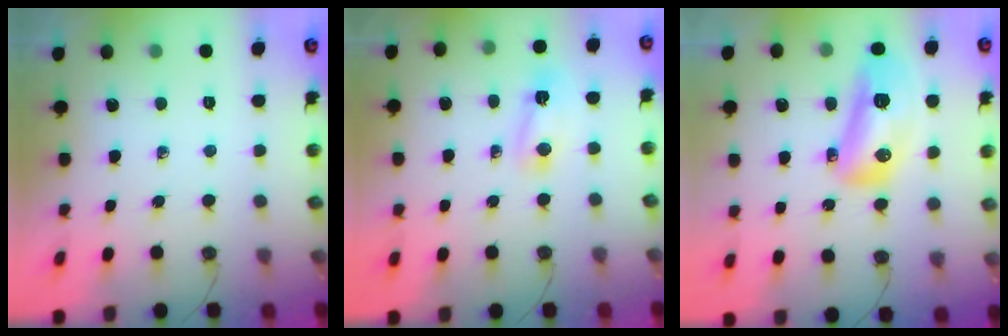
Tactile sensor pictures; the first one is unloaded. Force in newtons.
{"total": 3.9, "press": 3.8, "slide": 0.4}
{"total": 13.9, "press": 13.8, "slide": 1.8}